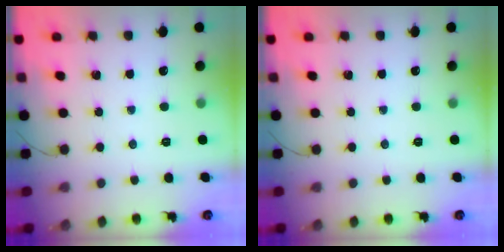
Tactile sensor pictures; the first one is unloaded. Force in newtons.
{"total": 0.0}